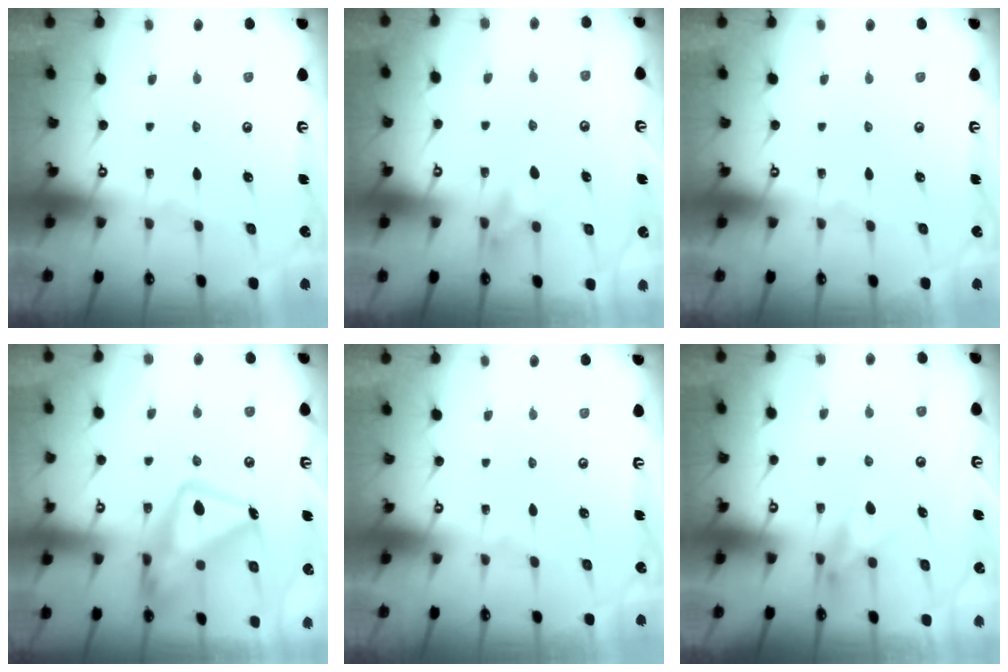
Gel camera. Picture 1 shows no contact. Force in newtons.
{"total": 7.0, "press": 6.9, "slide": 1.0}
{"total": 0.0}
{"total": 18.7, "press": 18.6, "slide": 1.7}
{"total": 0.0}
{"total": 7.3, "press": 7.3, "slide": 0.9}